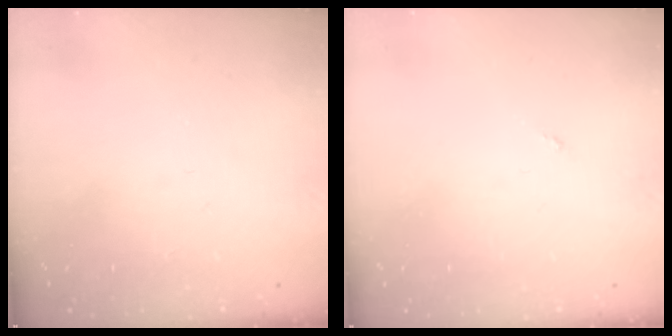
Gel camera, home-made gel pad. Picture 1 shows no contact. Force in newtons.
{"total": 0.0}